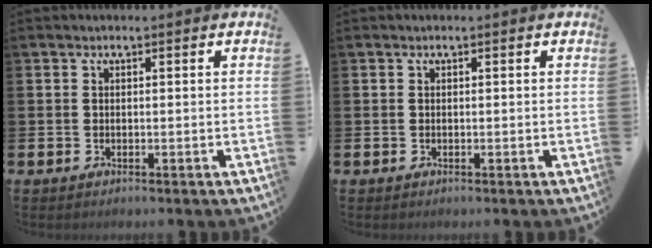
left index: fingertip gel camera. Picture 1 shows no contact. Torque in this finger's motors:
{"motor_torque": [0.23, -0.02, -0.02, 0.00]}